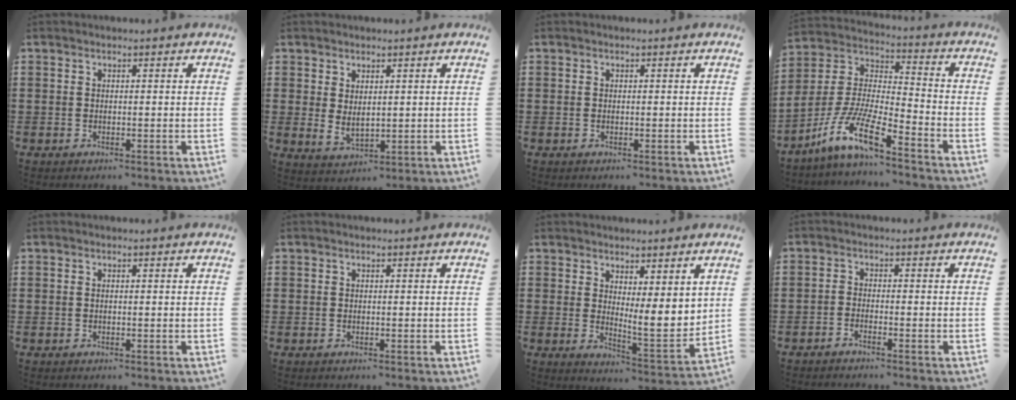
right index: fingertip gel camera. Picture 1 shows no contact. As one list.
[{"total": 2.6, "force": [1.2, 1.5, 1.8], "torque": [-0.036, 0.002, 0.024]}, {"total": 0.0}, {"total": 10.4, "force": [-7.9, 1.2, 6.6], "torque": [-0.164, -0.017, -0.168]}, {"total": 0.0}, {"total": 0.0}, {"total": 5.4, "force": [3.4, 1.6, 3.9], "torque": [-0.059, -0.034, 0.058]}, {"total": 1.4, "force": [-1.4, -0.2, 0.2], "torque": [-0.005, 0.000, -0.027]}]